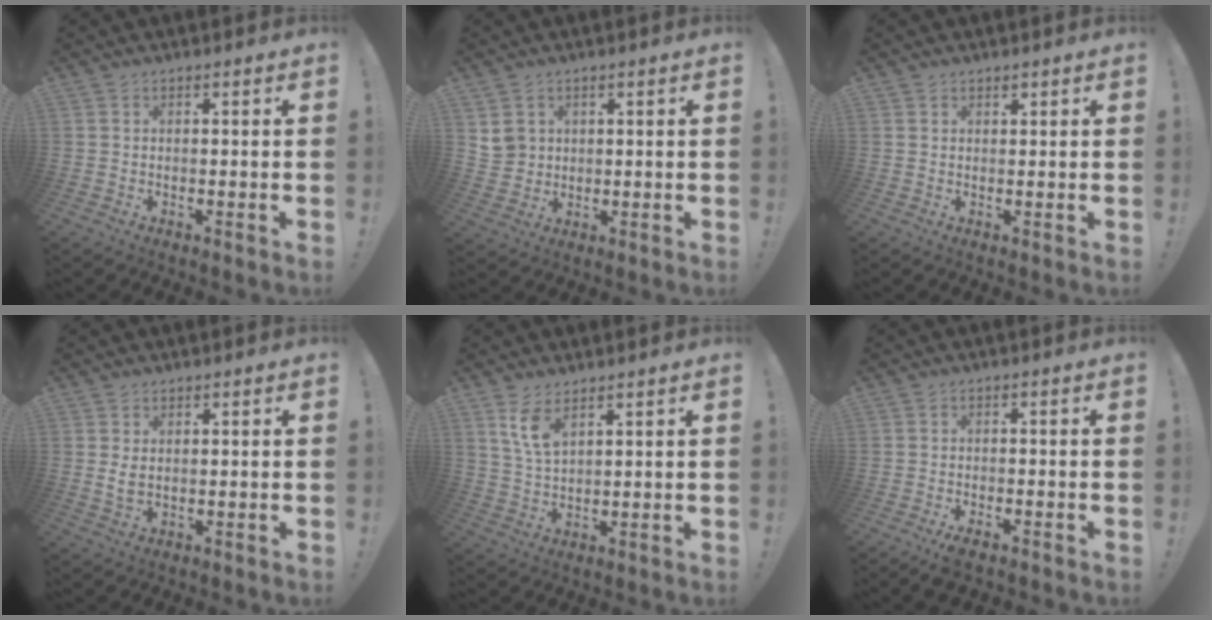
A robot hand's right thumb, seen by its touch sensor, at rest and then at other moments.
{"total": 5.0, "force": [2.3, 4.2, 1.3], "torque": [-0.016, -0.006, 0.047]}
{"total": 0.8, "force": [0.6, 0.5, 0.0], "torque": [0.007, -0.004, 0.010]}
{"total": 3.2, "force": [1.0, 1.7, 2.5], "torque": [-0.042, -0.005, 0.015]}
{"total": 7.1, "force": [4.4, 3.1, 4.7], "torque": [-0.079, -0.022, 0.079]}
{"total": 2.9, "force": [-2.2, 0.7, 1.8], "torque": [-0.039, 0.002, -0.039]}